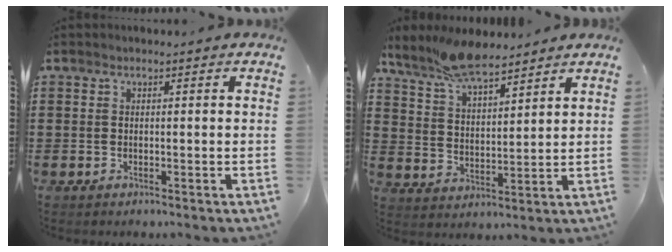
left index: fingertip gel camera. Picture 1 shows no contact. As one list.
[{"total": 8.3, "force": [7.5, 1.8, 3.3], "torque": [-0.085, -0.020, 0.141]}]